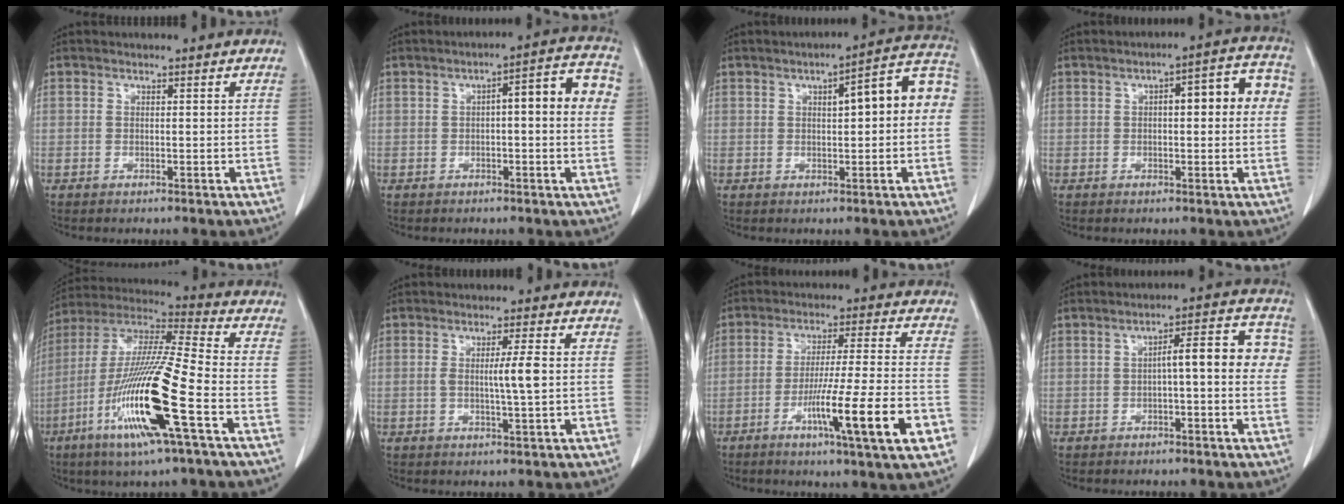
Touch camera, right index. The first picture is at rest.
{"total": 8.3, "force": [0.9, 1.6, 8.1], "torque": [-0.103, 0.030, 0.004]}
{"total": 9.6, "force": [1.3, 2.2, 9.3], "torque": [-0.120, 0.038, 0.012]}
{"total": 8.5, "force": [1.2, 2.3, 8.1], "torque": [-0.101, 0.032, 0.009]}
{"total": 19.6, "force": [-7.2, 0.4, 18.3], "torque": [-0.388, -0.030, -0.142]}
{"total": 4.1, "force": [0.1, -0.4, 4.1], "torque": [-0.071, -0.005, 0.000]}
{"total": 14.4, "force": [-5.9, -0.7, 13.2], "torque": [-0.221, -0.017, -0.094]}
{"total": 8.4, "force": [0.1, 2.1, 8.2], "torque": [-0.103, 0.039, -0.004]}